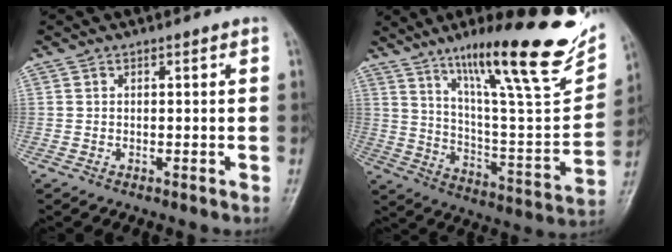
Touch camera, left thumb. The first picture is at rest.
{"total": 27.7, "force": [17.5, 5.2, 20.9], "torque": [-0.288, -0.066, 0.285]}